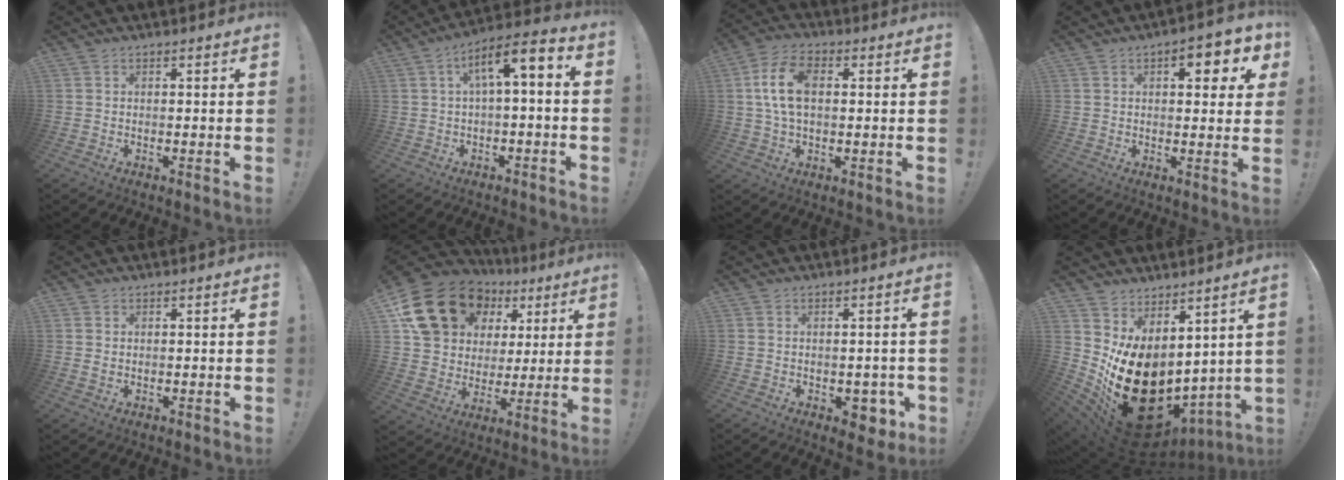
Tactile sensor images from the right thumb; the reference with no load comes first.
{"total": 8.0, "force": [1.1, 2.2, 7.6], "torque": [-0.117, -0.005, 0.018]}
{"total": 11.3, "force": [2.1, 6.8, 8.8], "torque": [-0.159, 0.002, 0.039]}
{"total": 7.3, "force": [2.9, 3.2, 5.9], "torque": [-0.063, -0.008, 0.041]}
{"total": 1.1, "force": [0.6, 0.8, 0.5], "torque": [-0.007, 0.000, 0.011]}
{"total": 21.3, "force": [11.5, 14.9, 10.1], "torque": [-0.170, -0.050, 0.240]}
{"total": 6.2, "force": [-1.4, 4.7, 3.8], "torque": [-0.024, 0.008, -0.018]}
{"total": 21.5, "force": [-3.4, 15.0, 15.0], "torque": [-0.253, -0.001, -0.025]}